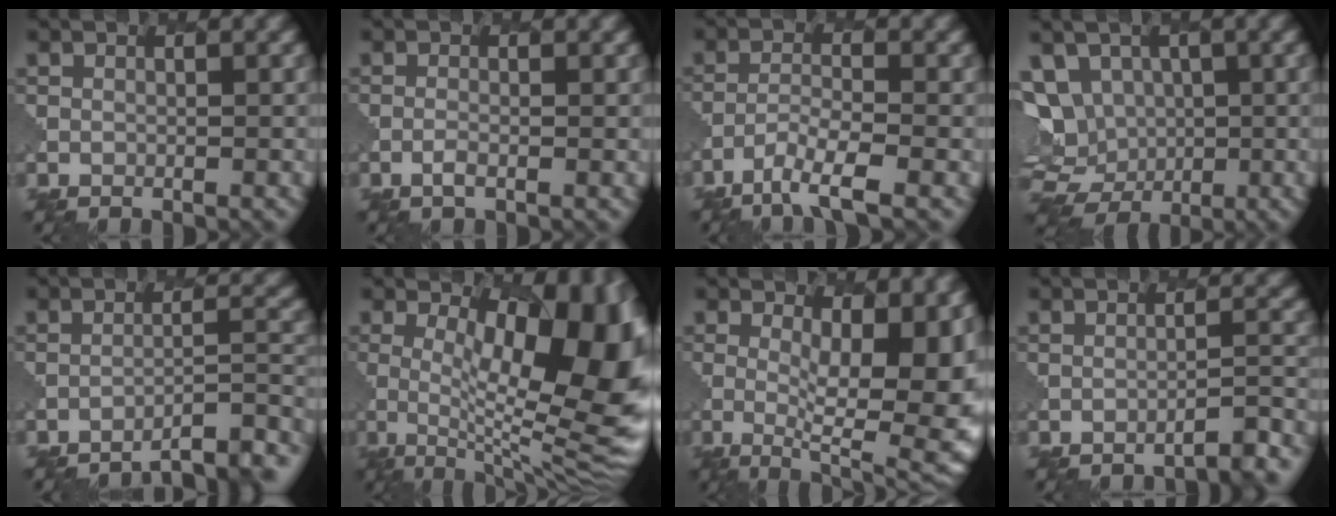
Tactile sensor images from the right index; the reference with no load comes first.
{"total": 0.7, "force": [-0.2, 0.2, 0.6], "torque": [-0.014, 0.002, -0.009]}
{"total": 4.1, "force": [-2.9, 0.7, 2.9], "torque": [-0.058, -0.004, -0.061]}
{"total": 11.0, "force": [2.0, 9.3, 5.6], "torque": [-0.113, 0.032, 0.011]}
{"total": 7.0, "force": [-6.3, 1.2, 2.9], "torque": [-0.022, 0.018, -0.084]}
{"total": 14.9, "force": [2.2, 5.9, 13.5], "torque": [-0.166, -0.002, 0.034]}
{"total": 12.2, "force": [1.1, 4.8, 11.2], "torque": [-0.118, -0.003, 0.017]}
{"total": 3.7, "force": [-3.2, 0.7, 1.8], "torque": [-0.007, 0.014, -0.046]}